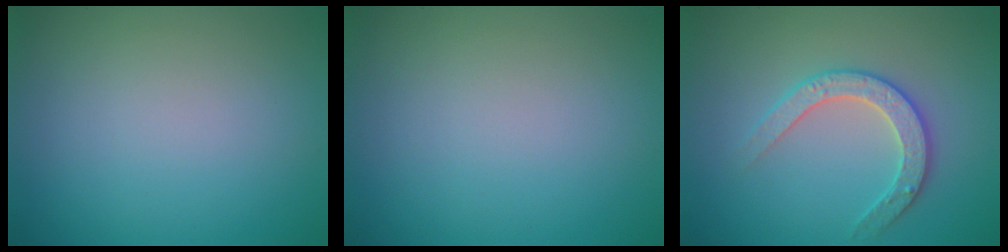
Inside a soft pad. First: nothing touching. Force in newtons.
{"total": 0.0}
{"total": 2.8, "press": 2.8, "slide": 0.3}